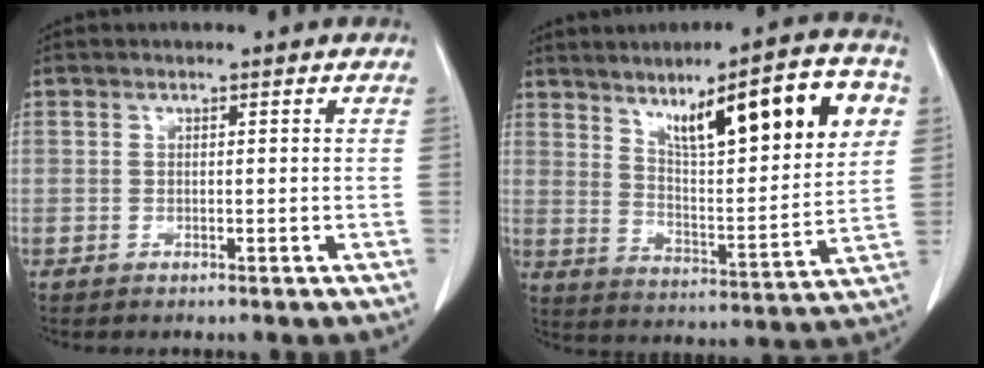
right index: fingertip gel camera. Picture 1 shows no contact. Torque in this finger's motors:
{"motor_torque": [1.09, 1.04, 0.36, 0.09]}